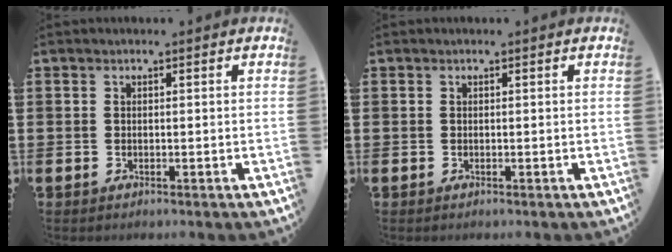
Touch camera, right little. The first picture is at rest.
{"total": 0.0}